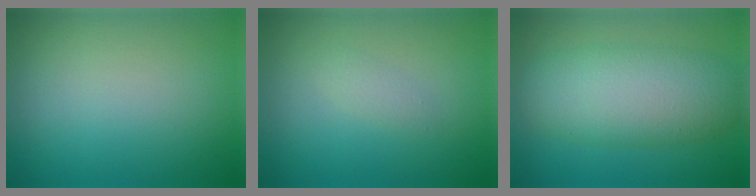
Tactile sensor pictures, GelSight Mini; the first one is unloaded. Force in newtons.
{"total": 1.0, "press": 1.0, "slide": 0.1}
{"total": 7.5, "press": 7.4, "slide": 0.4}